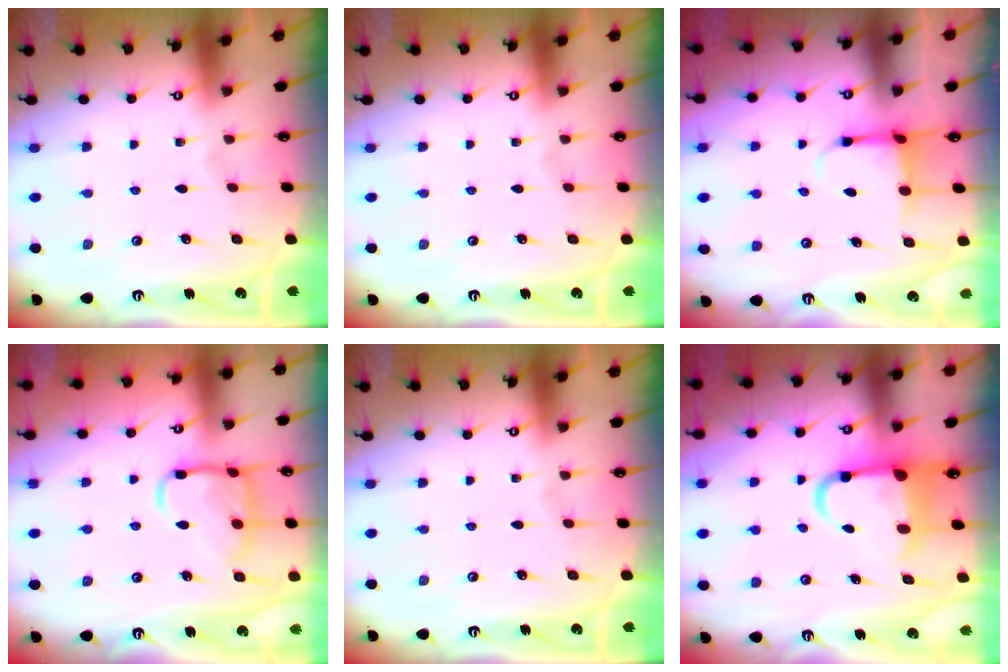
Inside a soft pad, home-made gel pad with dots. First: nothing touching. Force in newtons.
{"total": 0.0}
{"total": 3.8, "press": 3.6, "slide": 1.3}
{"total": 14.0, "press": 14.0, "slide": 1.2}
{"total": 0.0}
{"total": 7.3, "press": 7.1, "slide": 1.8}